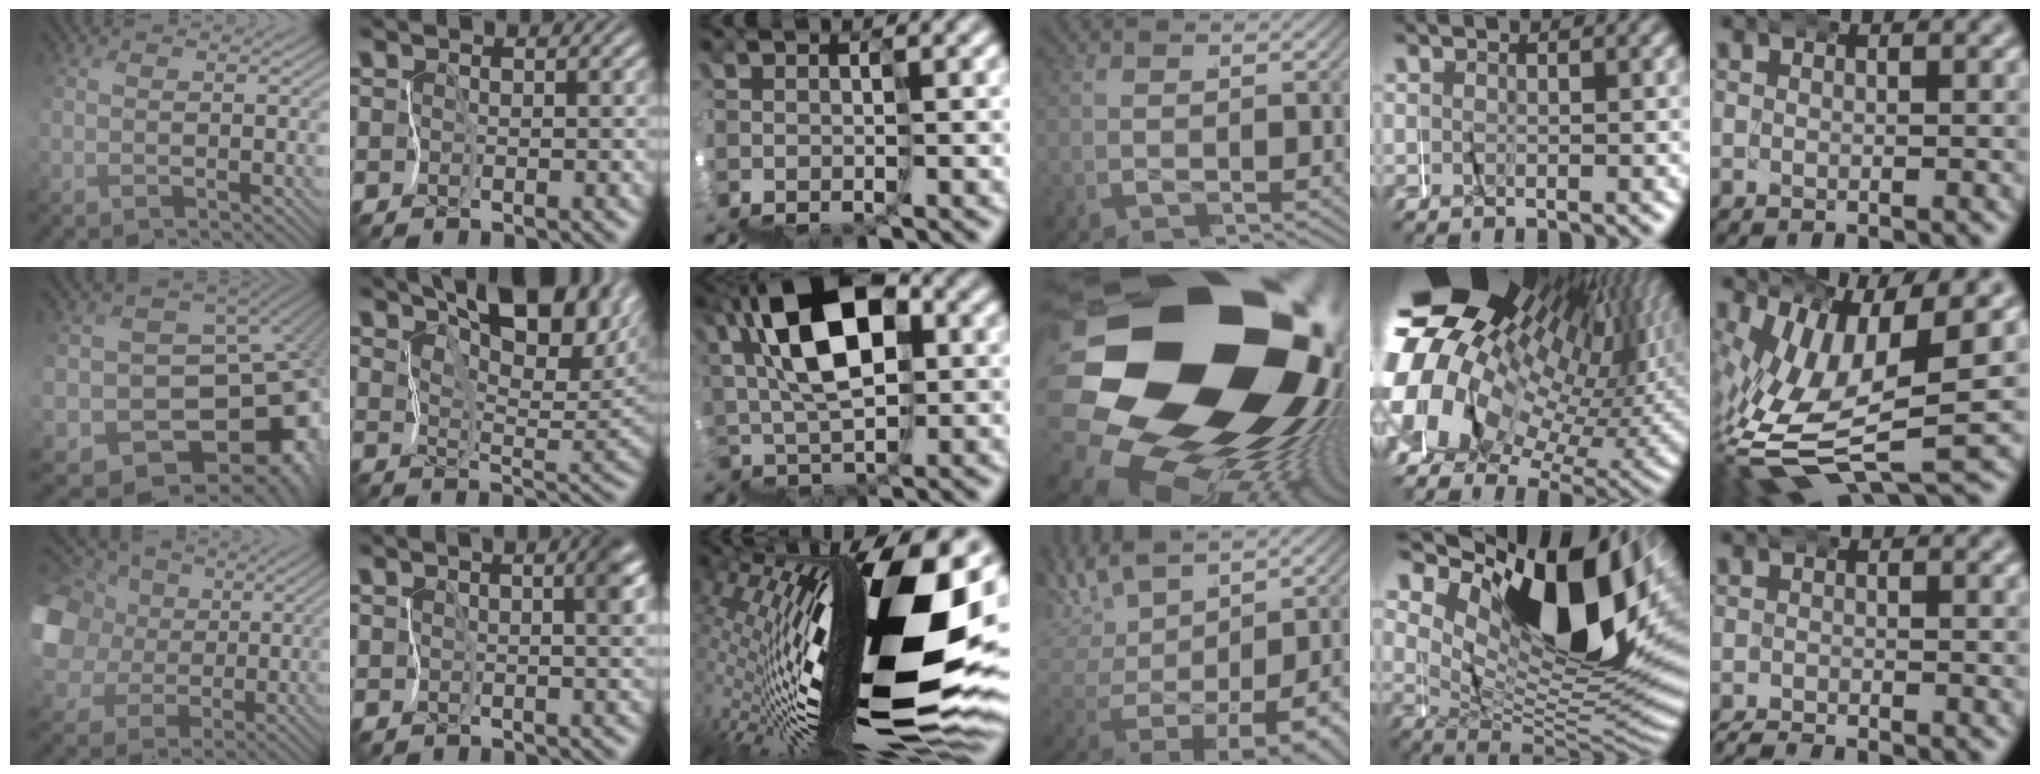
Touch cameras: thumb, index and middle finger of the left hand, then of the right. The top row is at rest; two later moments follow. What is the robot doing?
{"motion": "wrap", "object": "masking tape"}